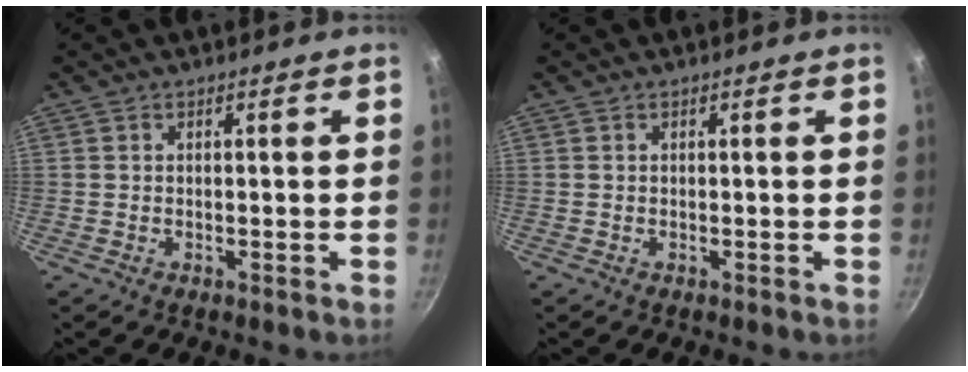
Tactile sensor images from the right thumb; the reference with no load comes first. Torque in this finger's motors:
{"motor_torque": [-0.01, 0.01, 0.00, 0.00, 0.01]}